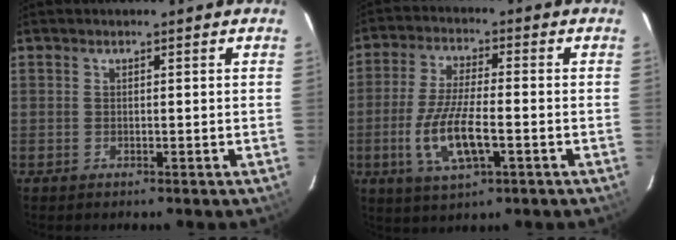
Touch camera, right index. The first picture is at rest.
{"total": 11.0, "force": [-3.2, 3.3, 10.0], "torque": [-0.205, -0.010, -0.060]}